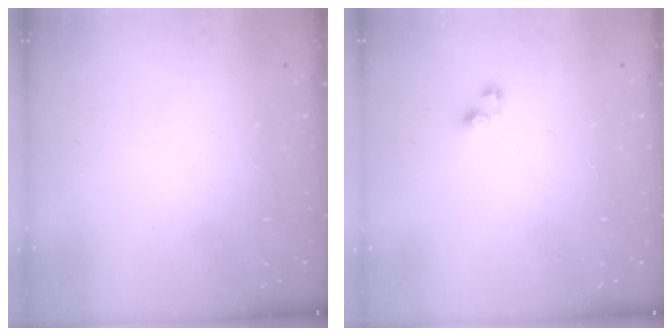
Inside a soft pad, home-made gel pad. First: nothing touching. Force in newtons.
{"total": 3.4, "press": 3.4, "slide": 0.0}